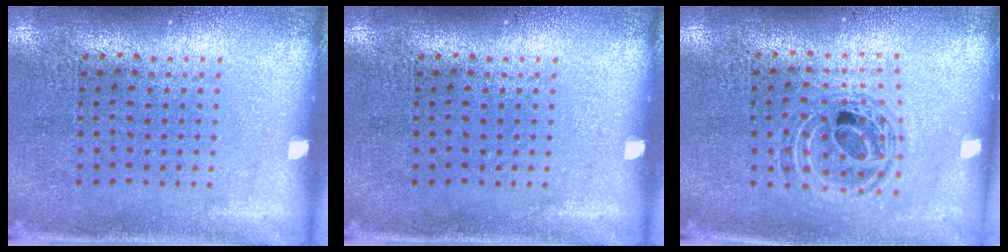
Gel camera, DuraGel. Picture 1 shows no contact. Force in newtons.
{"total": 0.0}
{"total": 0.8, "press": 0.8, "slide": 0.1}